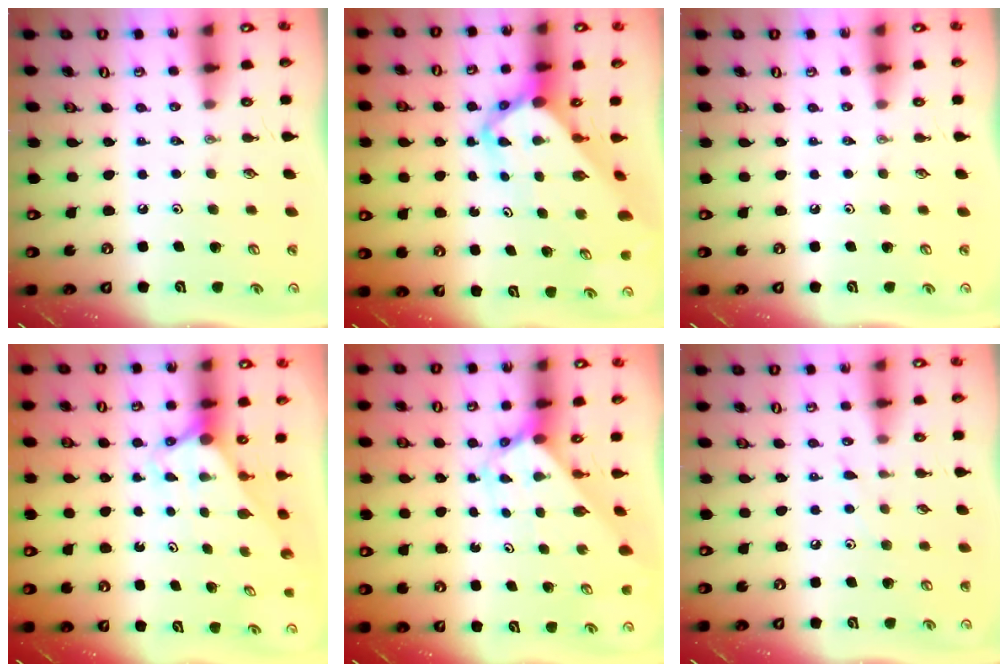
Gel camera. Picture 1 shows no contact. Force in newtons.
{"total": 6.2, "press": 6.2, "slide": 0.4}
{"total": 0.0}
{"total": 2.9, "press": 2.9, "slide": 0.0}
{"total": 2.7, "press": 2.7, "slide": 0.2}
{"total": 4.3, "press": 4.2, "slide": 0.5}